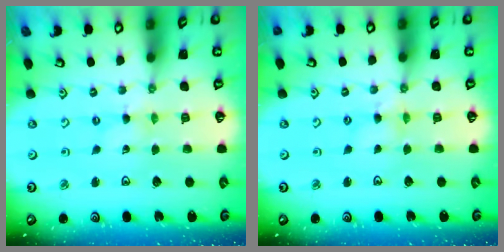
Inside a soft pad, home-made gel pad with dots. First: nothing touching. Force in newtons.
{"total": 2.9, "press": 2.9, "slide": 0.4}